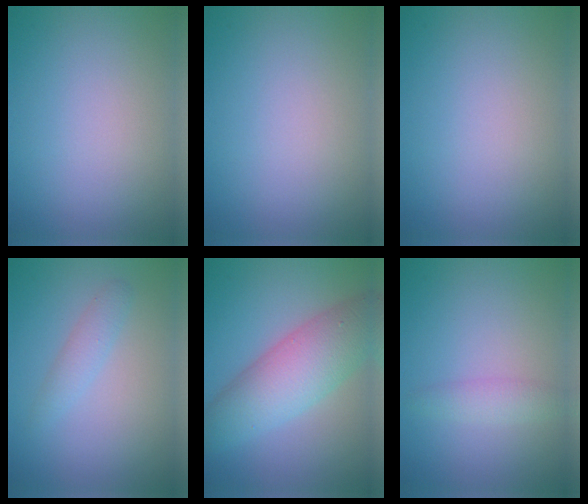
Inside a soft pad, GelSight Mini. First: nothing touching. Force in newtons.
{"total": 0.0}
{"total": 0.0}
{"total": 1.6, "press": 1.6, "slide": 0.1}
{"total": 7.3, "press": 7.3, "slide": 0.2}
{"total": 1.6, "press": 1.6, "slide": 0.1}